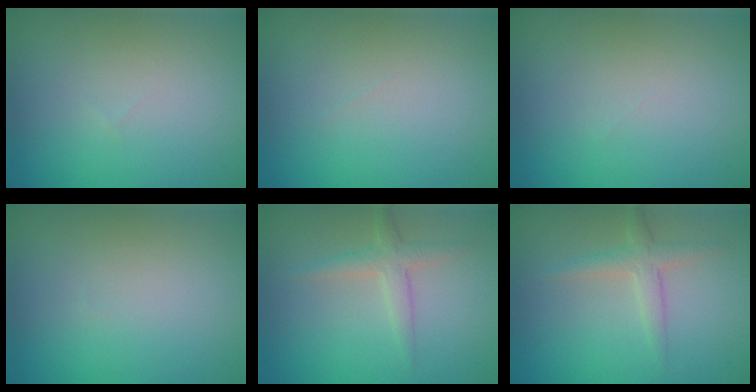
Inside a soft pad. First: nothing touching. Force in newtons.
{"total": 0.0}
{"total": 0.0}
{"total": 0.0}
{"total": 2.1, "press": 2.1, "slide": 0.1}
{"total": 2.1, "press": 2.1, "slide": 0.1}